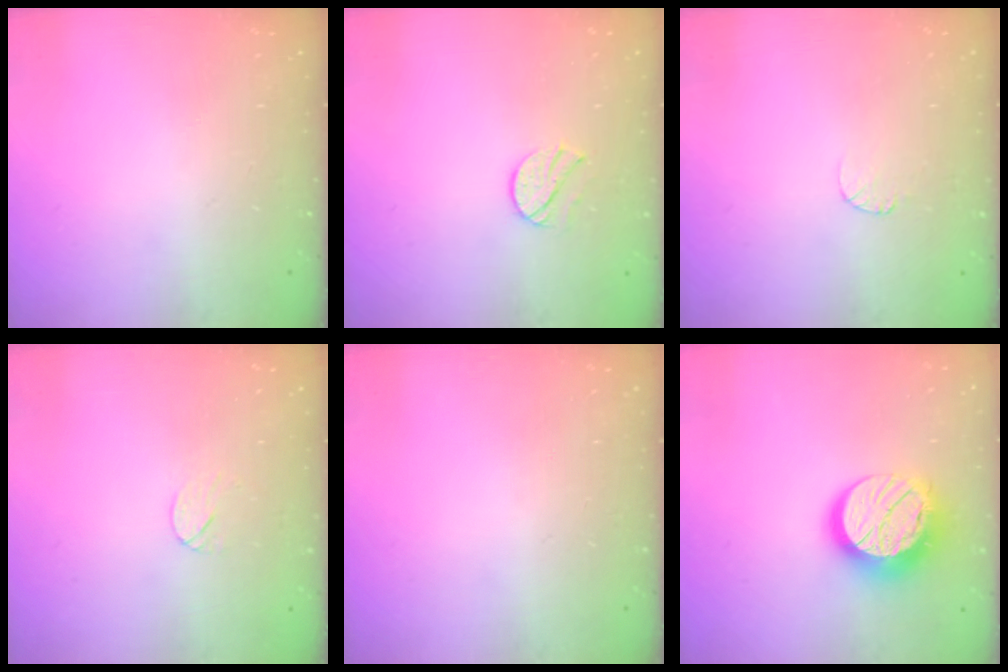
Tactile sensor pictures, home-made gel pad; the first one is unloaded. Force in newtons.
{"total": 7.6, "press": 7.6, "slide": 0.4}
{"total": 3.6, "press": 3.6, "slide": 0.4}
{"total": 4.0, "press": 4.0, "slide": 0.4}
{"total": 0.0}
{"total": 15.7, "press": 15.7, "slide": 0.9}